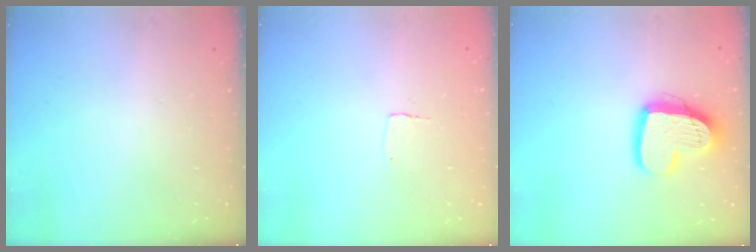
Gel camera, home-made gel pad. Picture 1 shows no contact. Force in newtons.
{"total": 2.3, "press": 2.3, "slide": 0.1}
{"total": 15.3, "press": 15.2, "slide": 1.3}